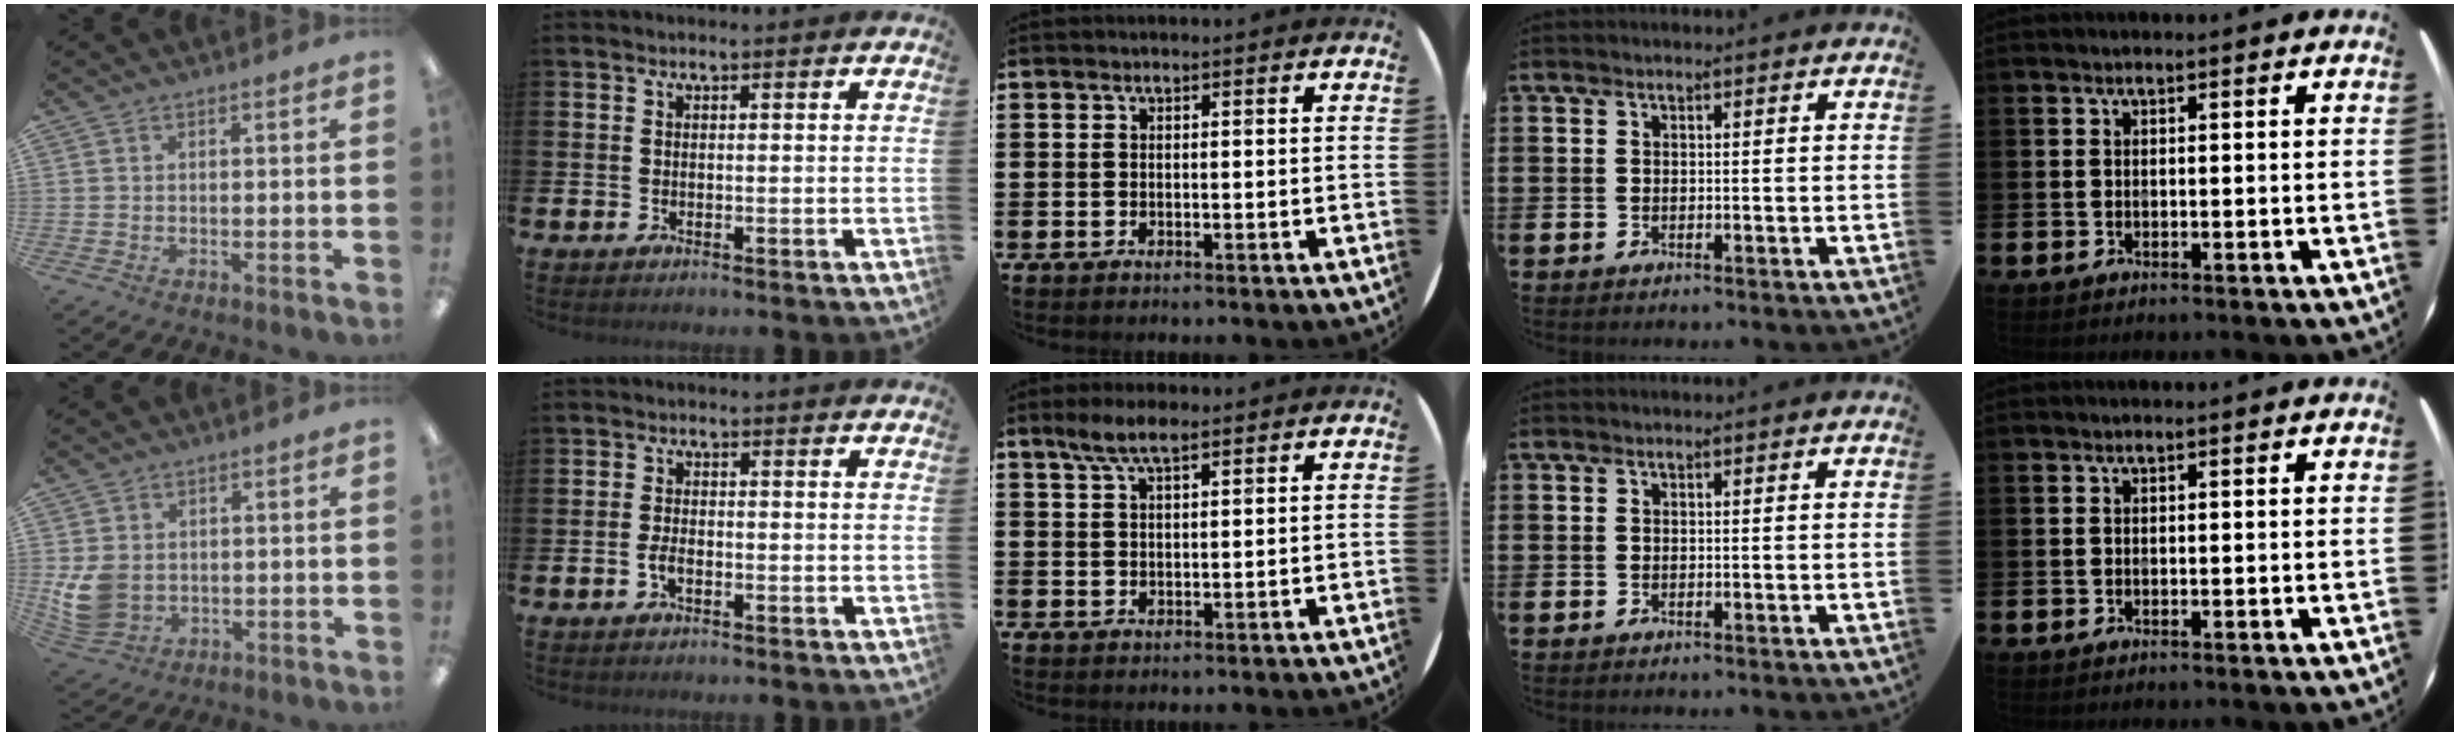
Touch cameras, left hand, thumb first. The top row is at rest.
{"thumb": {"total": 8.2, "force": [0.3, 6.8, 4.5], "torque": [-0.109, 0.009, 0.009]}, "index": {"total": 1.9, "force": [-0.7, 0.9, 1.5], "torque": [-0.031, 0.003, -0.014]}, "middle": {"total": 4.3, "force": [3.1, 1.2, 2.7], "torque": [-0.050, 0.002, 0.054]}}